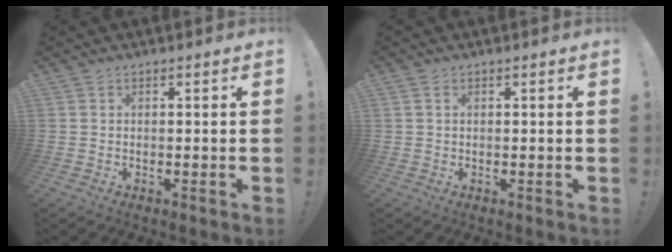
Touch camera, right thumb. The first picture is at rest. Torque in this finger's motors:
{"motor_torque": [-0.29, -0.26, -0.09, 0.09, 0.10]}